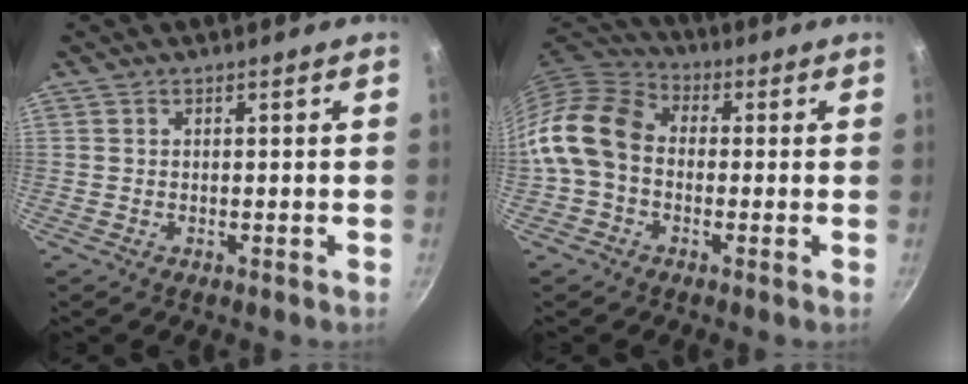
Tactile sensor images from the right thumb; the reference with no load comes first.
{"total": 12.9, "force": [-1.3, 9.8, 8.3], "torque": [-0.141, 0.034, -0.046]}